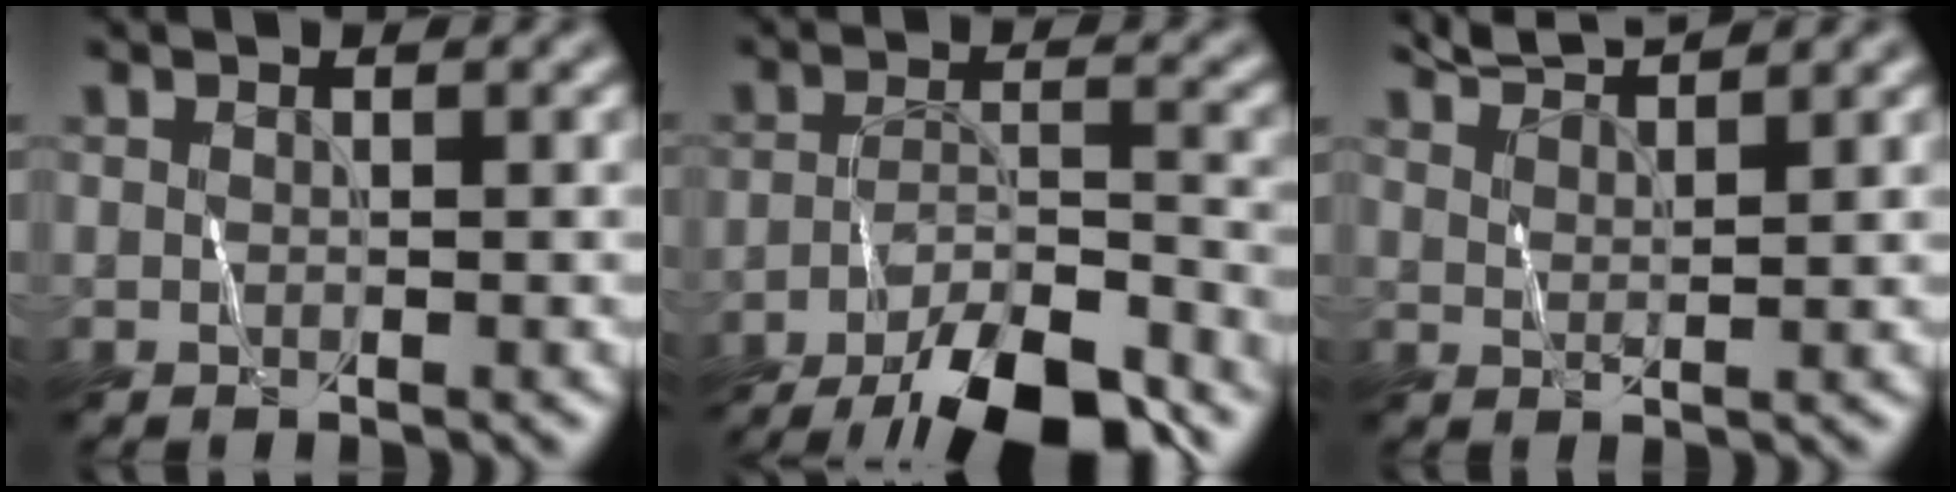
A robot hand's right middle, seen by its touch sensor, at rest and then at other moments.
{"total": 10.9, "force": [-8.8, 2.4, 5.9], "torque": [-0.086, -0.010, -0.139]}
{"total": 3.7, "force": [3.4, 0.2, 1.3], "torque": [-0.022, 0.014, 0.059]}